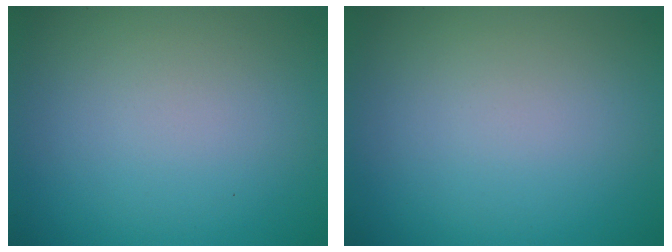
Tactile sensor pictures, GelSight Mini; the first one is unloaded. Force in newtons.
{"total": 0.0}